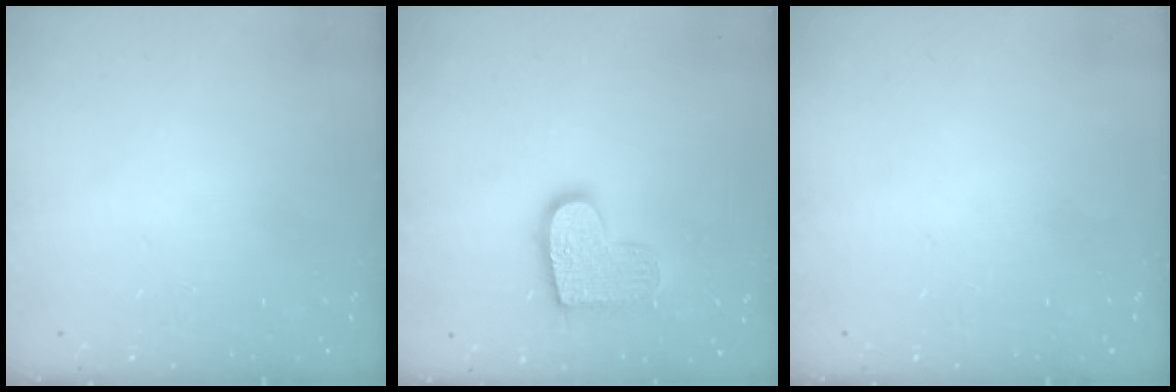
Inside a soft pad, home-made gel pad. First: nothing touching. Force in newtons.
{"total": 12.1, "press": 12.0, "slide": 0.6}
{"total": 0.0}